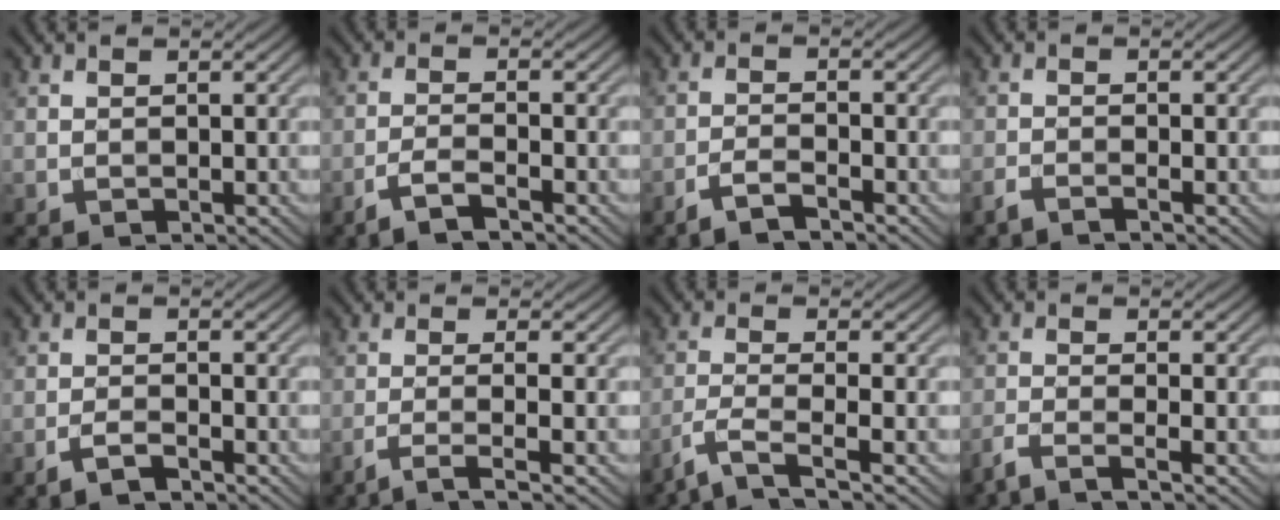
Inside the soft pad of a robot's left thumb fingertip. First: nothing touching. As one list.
[{"total": 3.7, "force": [-2.6, 0.6, 2.5], "torque": [-0.046, 0.004, -0.065]}, {"total": 3.2, "force": [-2.6, 0.5, 1.9], "torque": [-0.038, 0.002, -0.058]}, {"total": 1.9, "force": [-1.6, 0.1, 1.0], "torque": [-0.022, -0.006, -0.039]}, {"total": 2.5, "force": [-1.8, 0.6, 1.5], "torque": [-0.034, 0.001, -0.040]}, {"total": 4.0, "force": [-2.3, 0.5, 3.3], "torque": [-0.046, 0.008, -0.063]}, {"total": 5.0, "force": [-3.5, 0.8, 3.4], "torque": [-0.062, -0.003, -0.085]}, {"total": 3.4, "force": [-2.5, 0.4, 2.2], "torque": [-0.038, -0.006, -0.069]}]